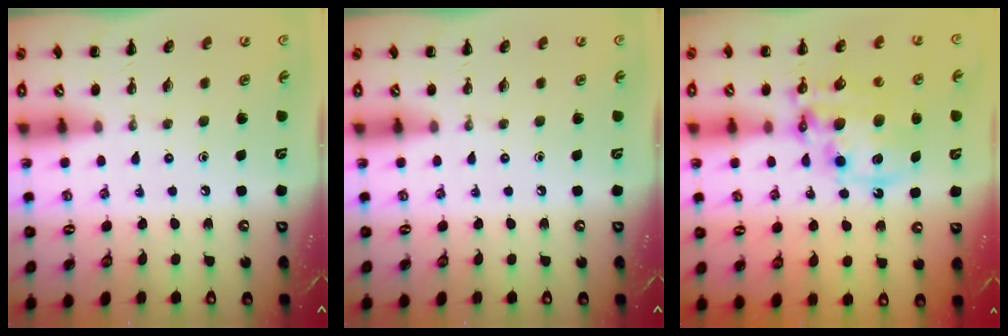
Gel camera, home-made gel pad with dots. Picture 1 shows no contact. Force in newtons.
{"total": 0.0}
{"total": 13.5, "press": 13.2, "slide": 3.1}